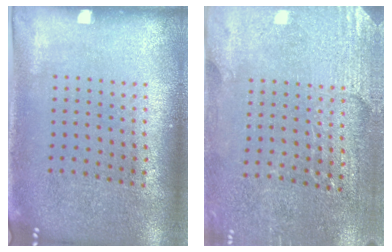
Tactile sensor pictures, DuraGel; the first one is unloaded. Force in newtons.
{"total": 2.9, "press": 2.8, "slide": 0.6}